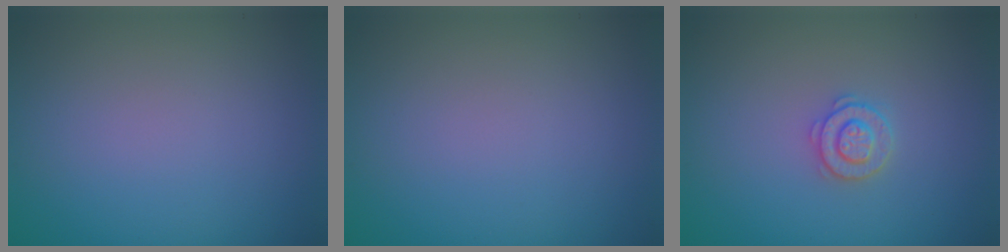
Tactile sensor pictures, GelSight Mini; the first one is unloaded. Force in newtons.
{"total": 0.0}
{"total": 2.2, "press": 2.2, "slide": 0.3}